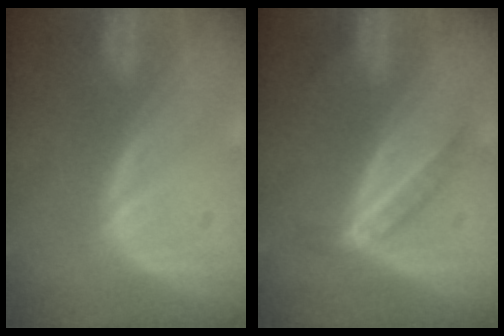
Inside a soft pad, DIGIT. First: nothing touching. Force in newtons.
{"total": 4.4, "press": 3.9, "slide": 2.1}